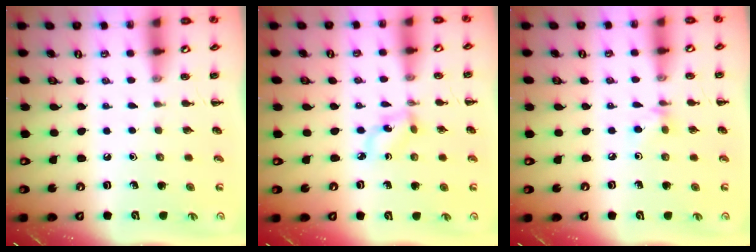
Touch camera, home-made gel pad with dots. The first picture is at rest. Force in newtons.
{"total": 2.0, "press": 2.0, "slide": 0.5}
{"total": 4.4, "press": 4.1, "slide": 1.7}